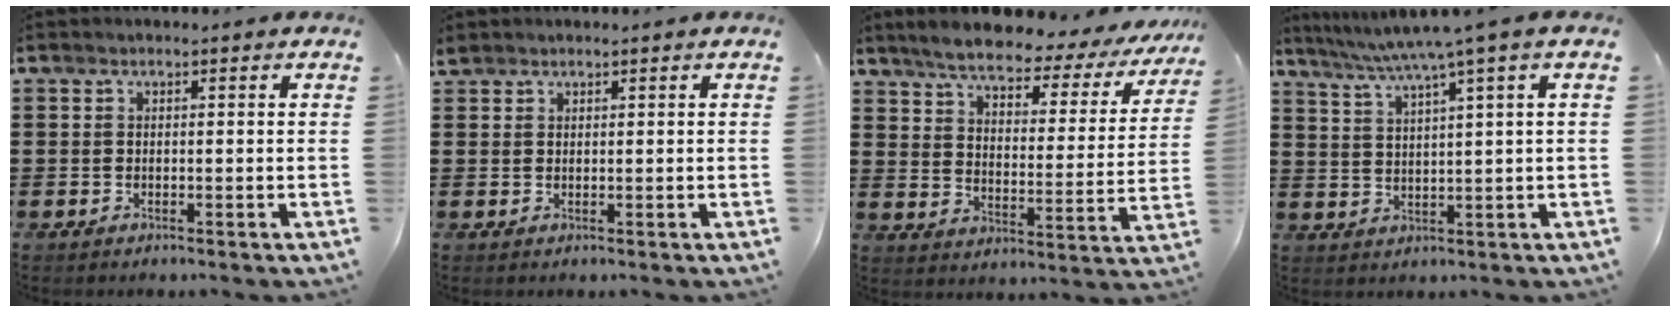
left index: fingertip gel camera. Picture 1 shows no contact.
{"total": 1.2, "force": [1.1, 0.4, 0.2], "torque": [-0.007, 0.001, 0.022]}
{"total": 5.6, "force": [4.9, 1.0, 2.5], "torque": [-0.074, -0.029, 0.079]}
{"total": 5.6, "force": [3.6, -0.8, 4.2], "torque": [-0.092, -0.019, 0.057]}